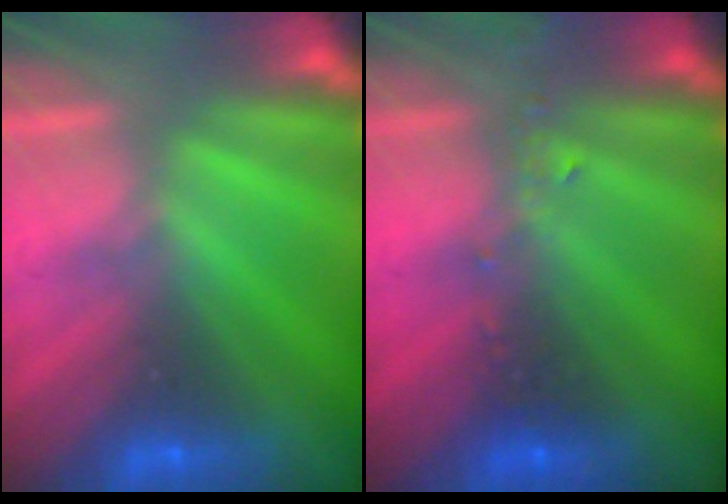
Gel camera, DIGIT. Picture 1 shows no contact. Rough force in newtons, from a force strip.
{"total": 2.4}